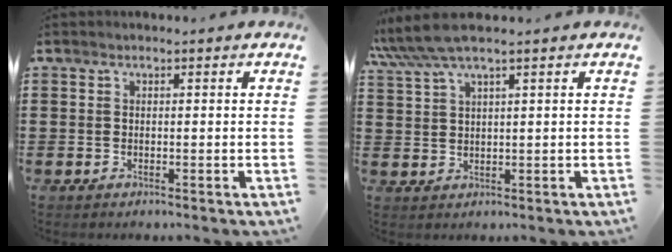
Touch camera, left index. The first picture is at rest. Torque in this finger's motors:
{"motor_torque": [1.63, -0.51, 0.55, 0.21]}